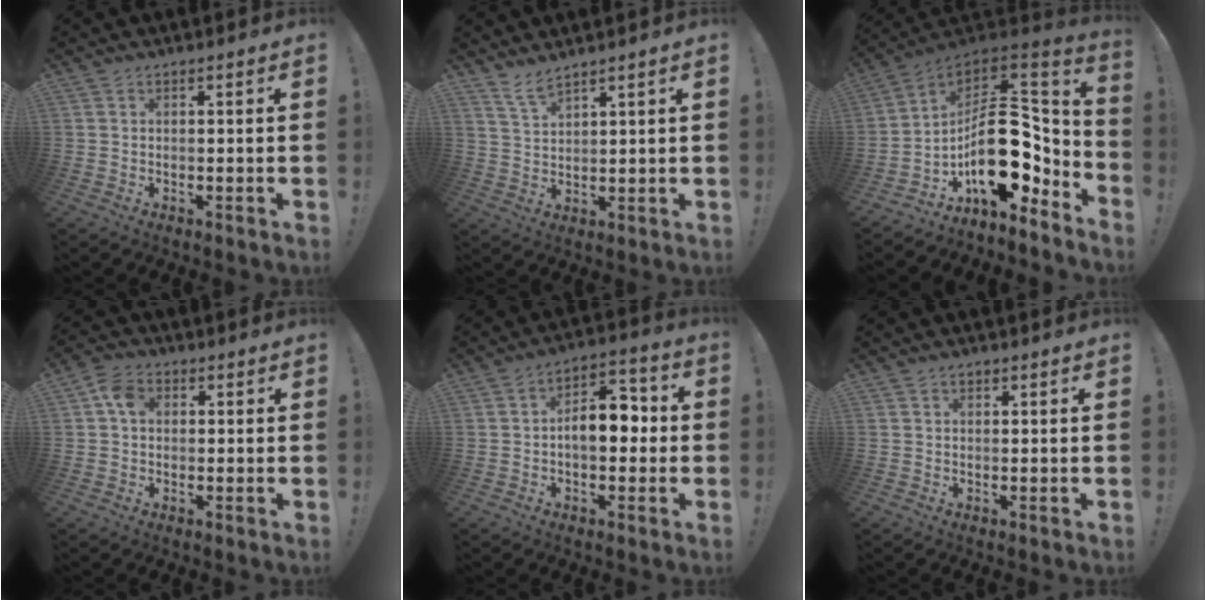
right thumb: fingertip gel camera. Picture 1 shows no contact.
{"total": 4.8, "force": [4.1, 0.8, 2.4], "torque": [-0.042, -0.028, 0.073]}
{"total": 23.6, "force": [-2.6, 13.6, 19.1], "torque": [-0.298, -0.001, -0.033]}
{"total": 5.6, "force": [0.9, 4.1, 3.6], "torque": [-0.058, 0.013, 0.018]}
{"total": 11.4, "force": [-0.6, 6.7, 9.2], "torque": [-0.121, 0.016, -0.010]}
{"total": 0.8, "force": [0.5, 0.6, 0.4], "torque": [-0.003, -0.001, 0.007]}